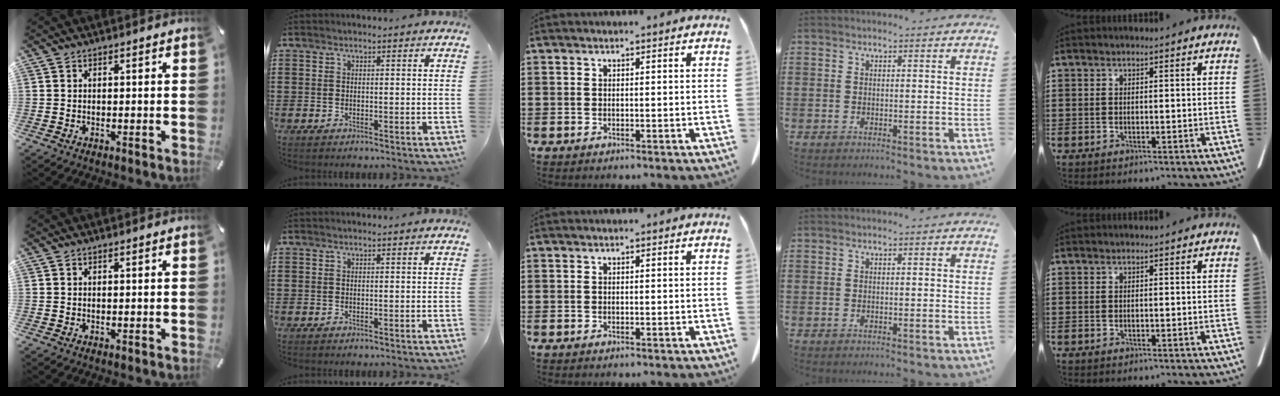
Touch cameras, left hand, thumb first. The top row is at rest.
{}